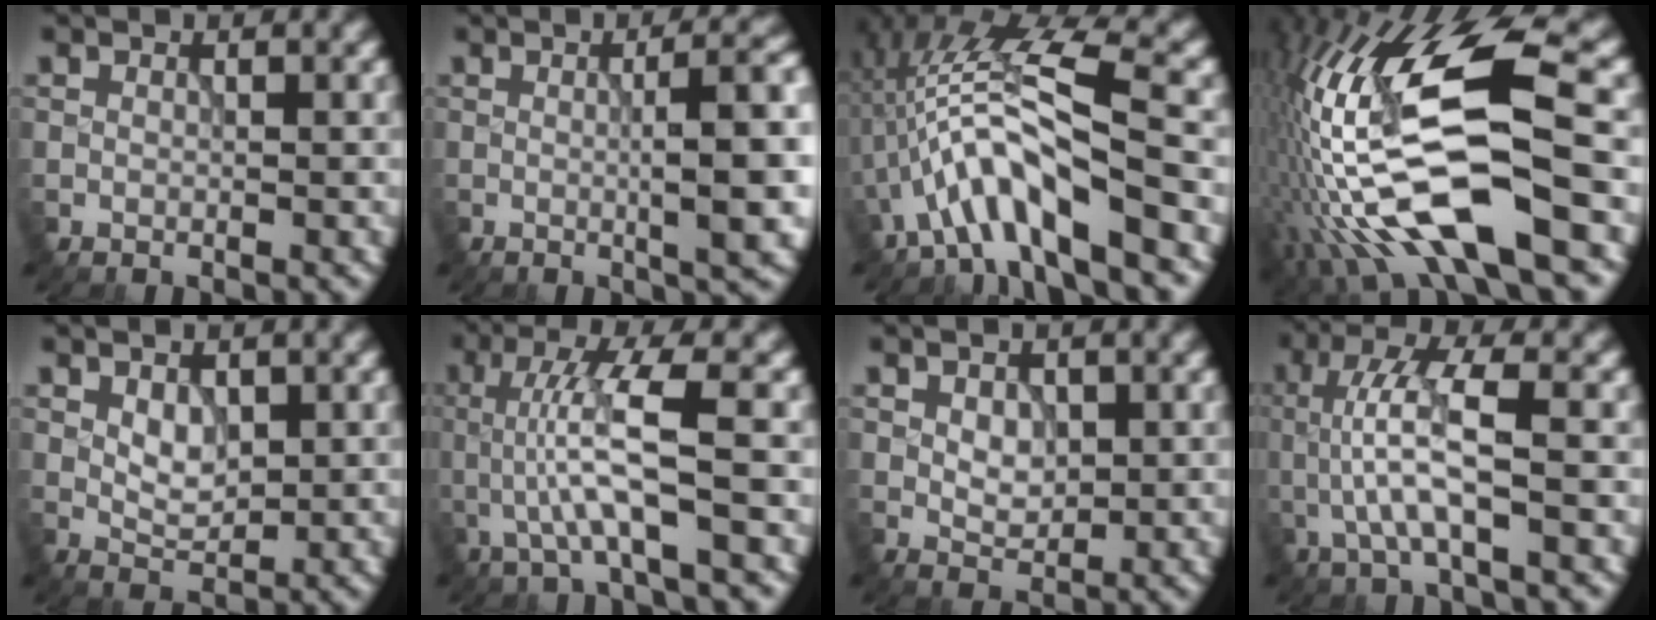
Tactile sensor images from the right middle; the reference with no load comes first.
{"total": 7.7, "force": [0.0, 1.9, 7.4], "torque": [-0.088, 0.005, 0.003]}
{"total": 8.0, "force": [-2.8, 1.9, 7.3], "torque": [-0.130, 0.019, -0.053]}
{"total": 14.5, "force": [-2.7, 4.3, 13.6], "torque": [-0.264, 0.016, -0.046]}
{"total": 2.1, "force": [0.5, 1.4, 1.5], "torque": [-0.025, -0.003, 0.013]}
{"total": 5.5, "force": [-0.7, 0.7, 5.4], "torque": [-0.109, 0.013, -0.012]}
{"total": 2.1, "force": [0.4, 1.5, 1.4], "torque": [-0.022, -0.002, 0.007]}
{"total": 5.5, "force": [-0.6, 1.3, 5.3], "torque": [-0.107, 0.012, -0.014]}